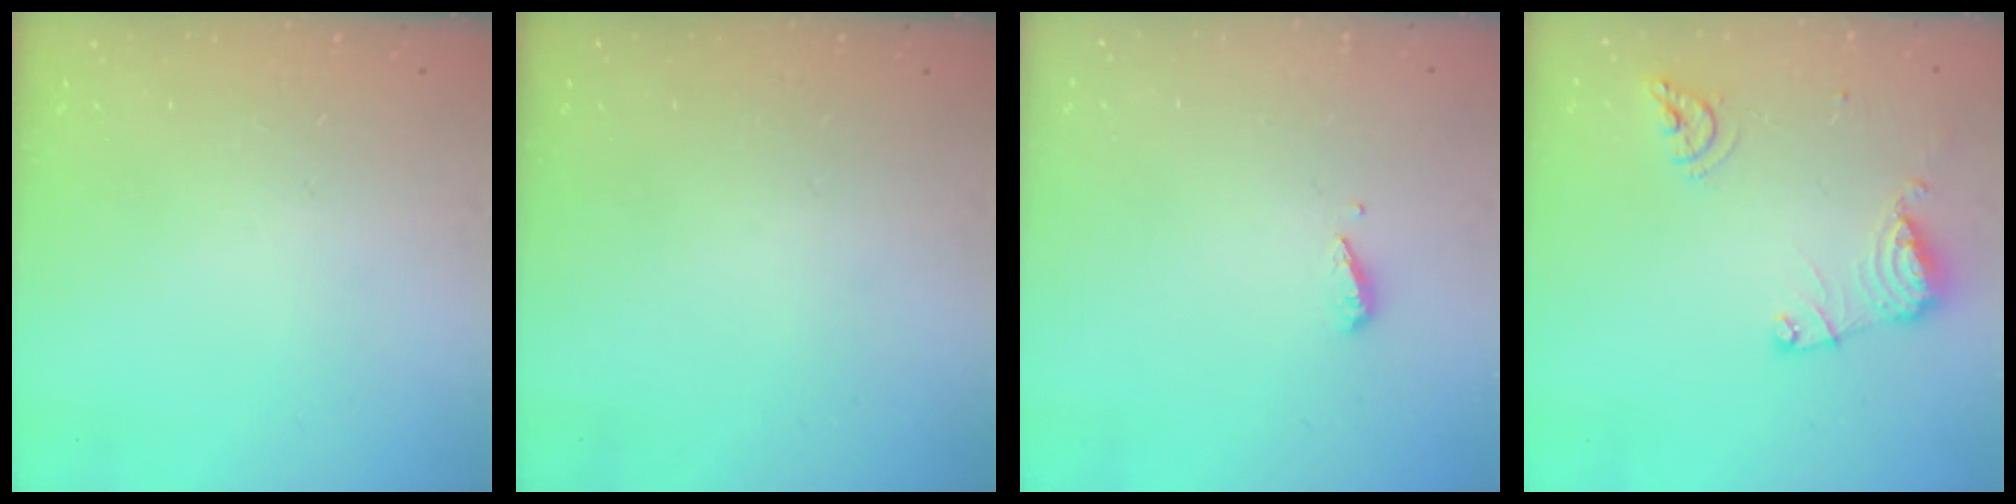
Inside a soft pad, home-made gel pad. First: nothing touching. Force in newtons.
{"total": 0.0}
{"total": 3.1, "press": 3.1, "slide": 0.2}
{"total": 11.9, "press": 11.9, "slide": 1.3}